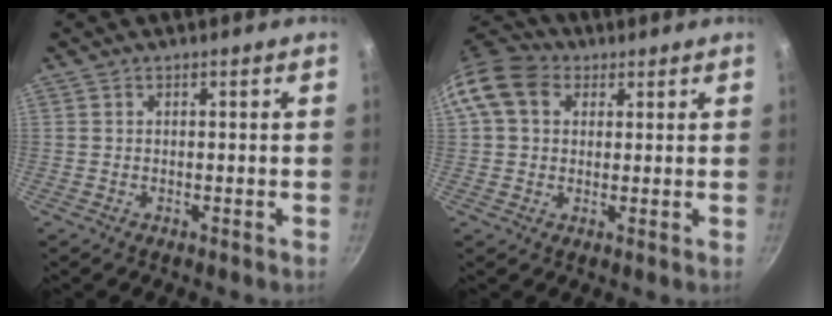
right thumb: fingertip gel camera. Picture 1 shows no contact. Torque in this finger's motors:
{"motor_torque": [0.28, 0.29, 0.33, -0.24, 0.38]}